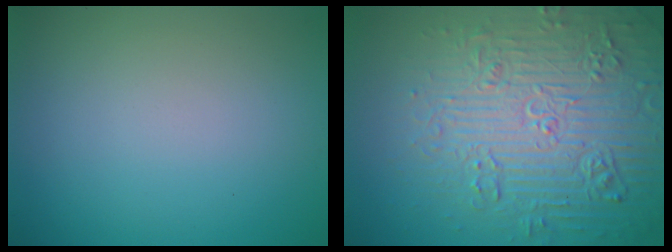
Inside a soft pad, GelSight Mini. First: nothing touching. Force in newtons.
{"total": 7.9, "press": 7.6, "slide": 2.0}